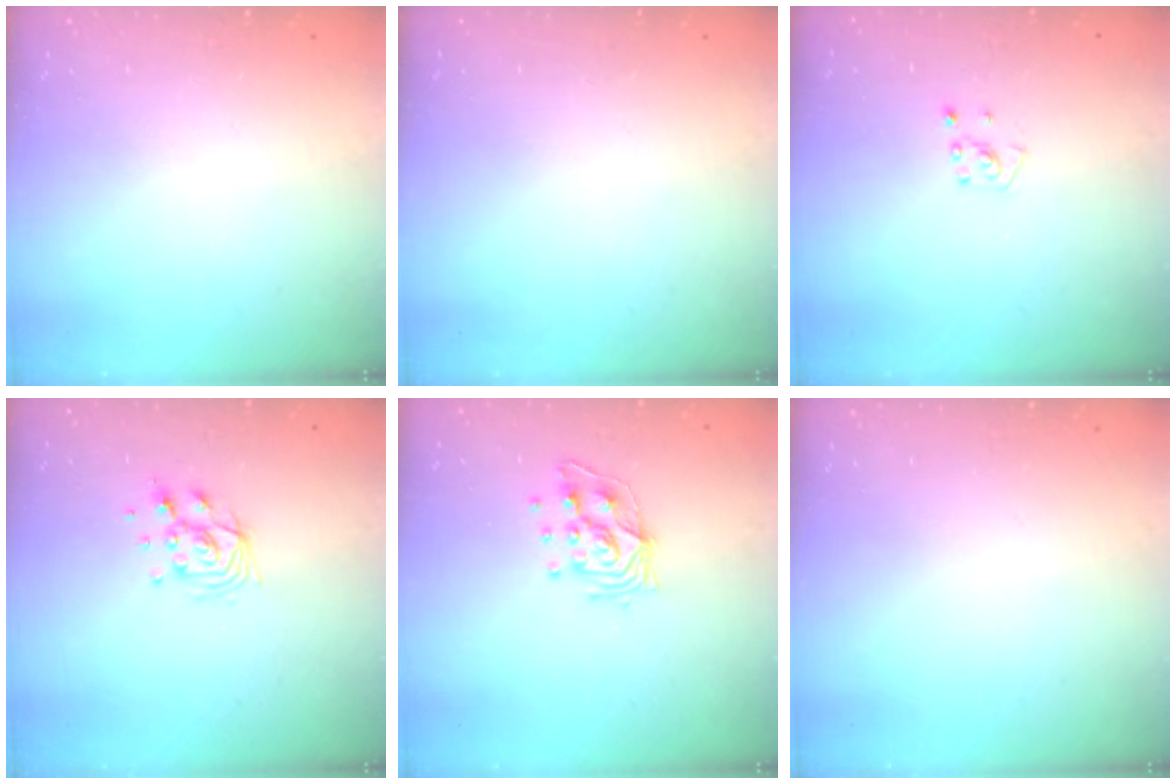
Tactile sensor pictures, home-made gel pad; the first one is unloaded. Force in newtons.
{"total": 0.0}
{"total": 3.6, "press": 3.6, "slide": 0.4}
{"total": 8.9, "press": 8.9, "slide": 1.0}
{"total": 10.3, "press": 10.3, "slide": 0.7}
{"total": 0.0}